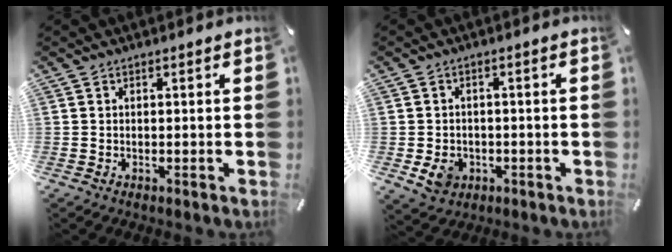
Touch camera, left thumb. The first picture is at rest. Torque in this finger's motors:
{"motor_torque": [0.02, 0.25, -0.14, -0.04, -0.02]}